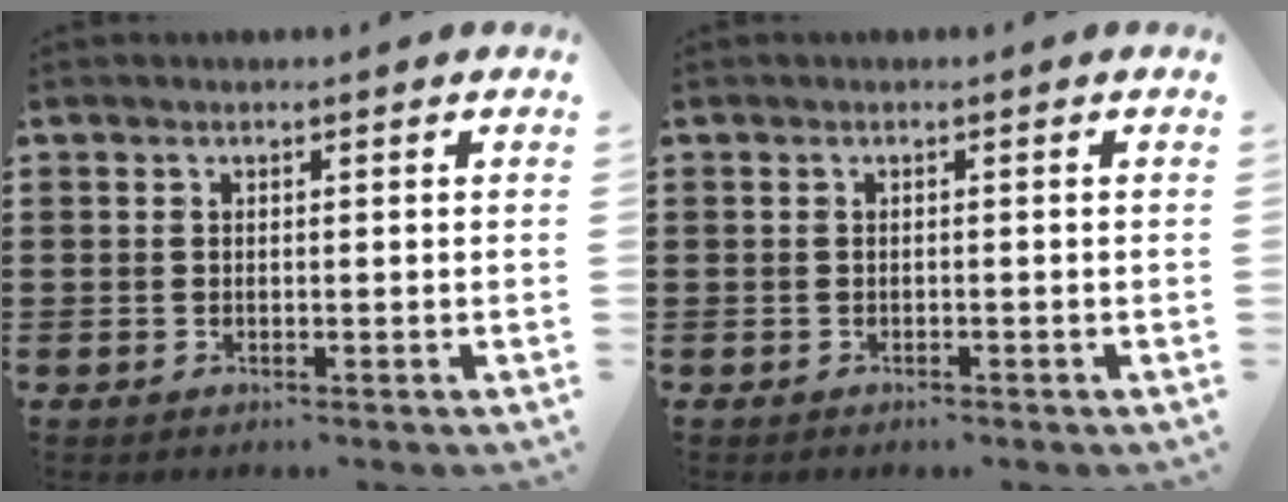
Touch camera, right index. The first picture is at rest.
{"total": 0.5, "force": [-0.5, 0.0, 0.1], "torque": [-0.005, -0.003, -0.009]}